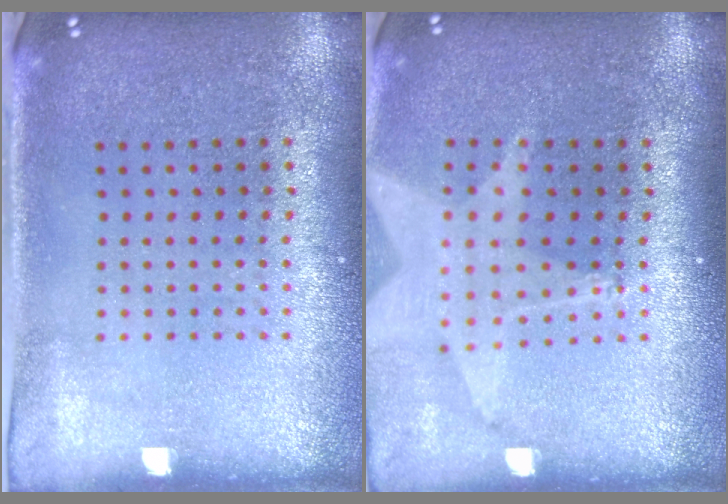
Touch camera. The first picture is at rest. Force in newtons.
{"total": 1.7, "press": 1.5, "slide": 0.7}